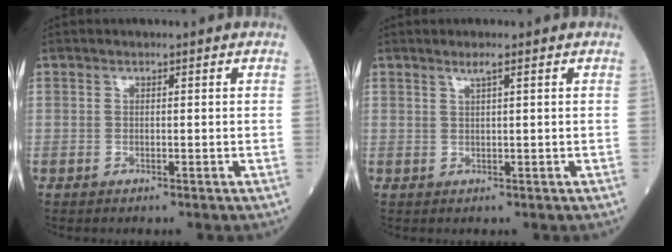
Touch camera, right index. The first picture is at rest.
{"total": 1.4, "force": [0.8, -0.2, 1.1], "torque": [-0.025, 0.000, 0.017]}